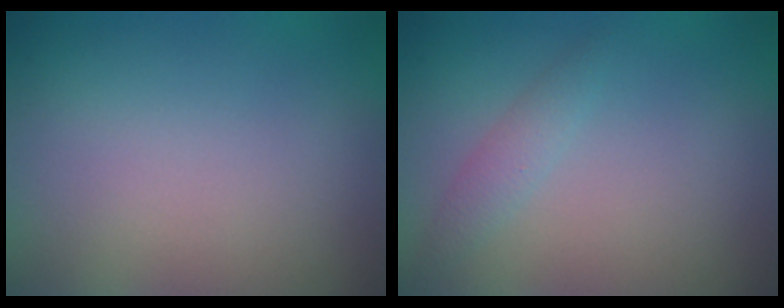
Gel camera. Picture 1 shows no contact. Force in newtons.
{"total": 1.3, "press": 1.3, "slide": 0.0}